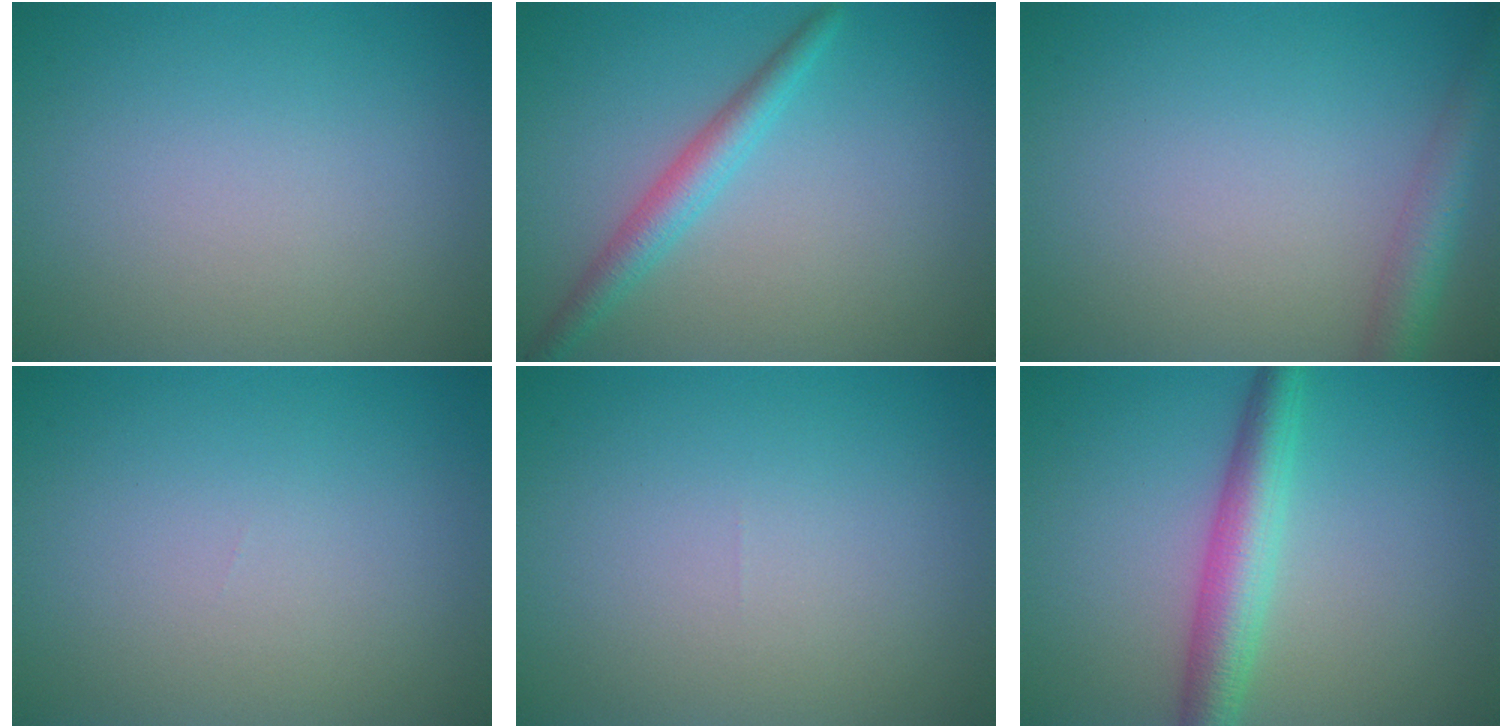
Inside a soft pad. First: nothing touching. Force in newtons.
{"total": 2.8, "press": 2.8, "slide": 0.0}
{"total": 3.3, "press": 3.3, "slide": 0.1}
{"total": 0.0}
{"total": 0.0}
{"total": 4.5, "press": 4.5, "slide": 0.1}